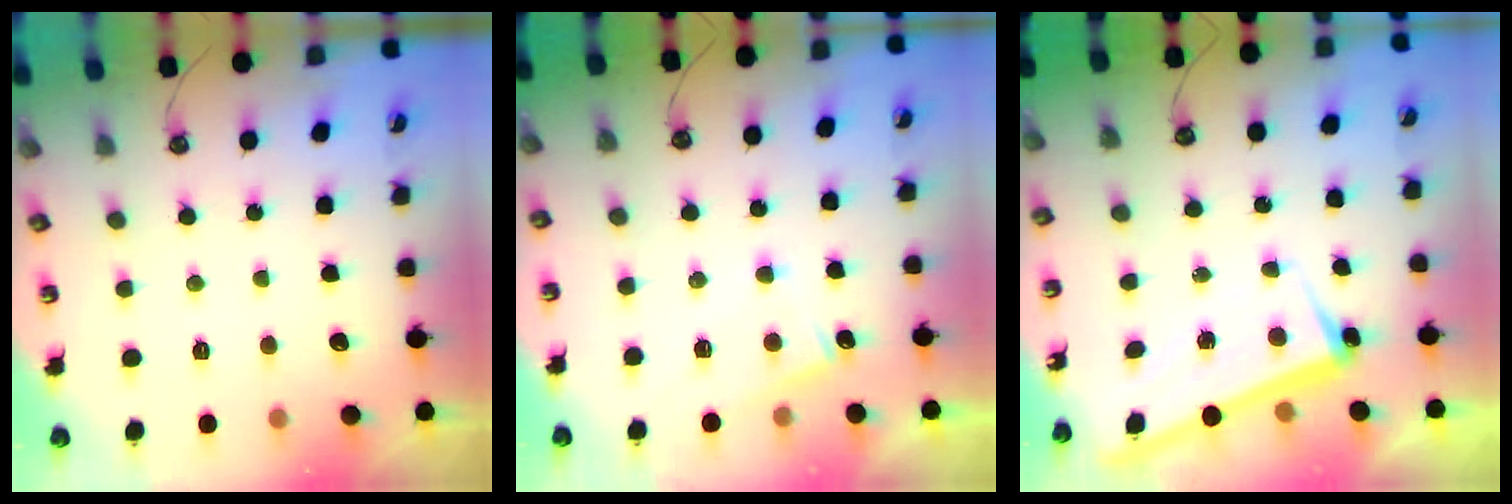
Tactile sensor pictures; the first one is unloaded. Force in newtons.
{"total": 2.6, "press": 2.5, "slide": 0.5}
{"total": 2.4, "press": 2.3, "slide": 0.9}